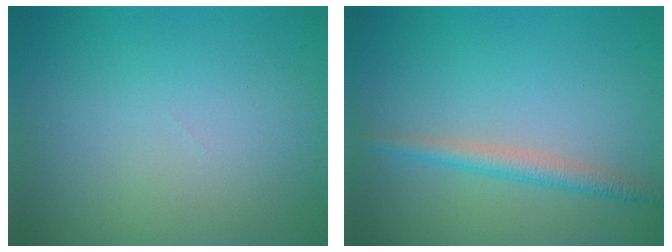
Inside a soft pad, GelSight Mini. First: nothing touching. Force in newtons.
{"total": 2.1, "press": 2.1, "slide": 0.0}